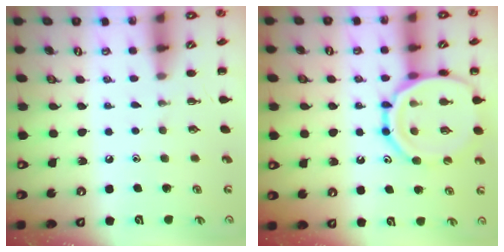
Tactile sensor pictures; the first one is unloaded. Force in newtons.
{"total": 16.4, "press": 16.3, "slide": 2.5}